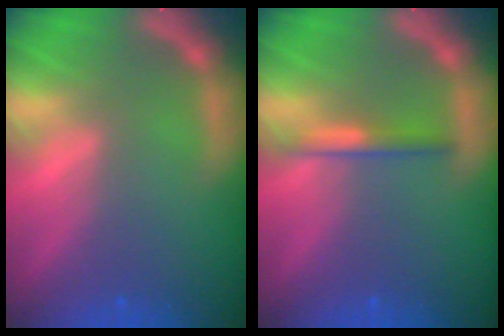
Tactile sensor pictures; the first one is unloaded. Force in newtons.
{"total": 1.9}